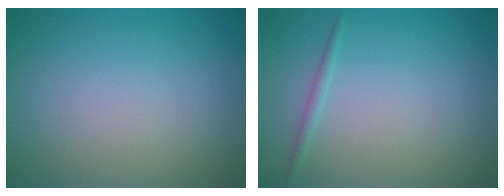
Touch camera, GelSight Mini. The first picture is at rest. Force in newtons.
{"total": 0.8, "press": 0.8, "slide": 0.1}